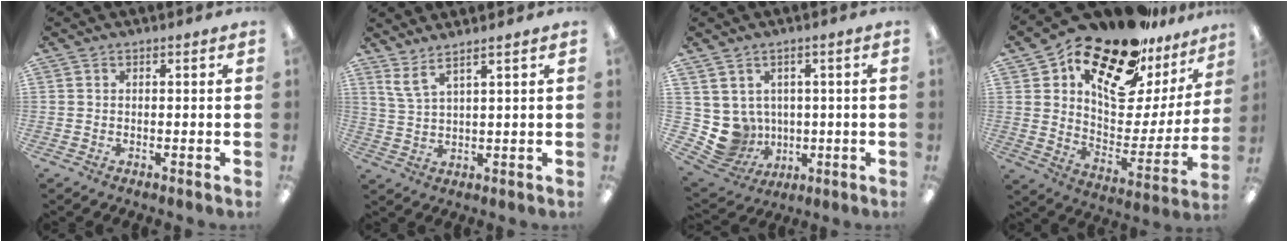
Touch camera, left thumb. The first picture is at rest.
{"total": 4.7, "force": [3.7, 0.4, 3.0], "torque": [-0.067, -0.013, 0.066]}
{"total": 7.4, "force": [1.3, 7.2, 1.2], "torque": [-0.069, -0.022, 0.035]}
{"total": 22.4, "force": [17.1, 9.4, 11.1], "torque": [-0.182, -0.117, 0.292]}